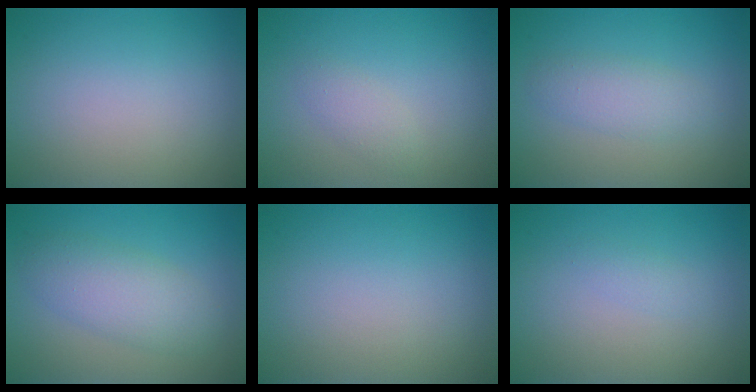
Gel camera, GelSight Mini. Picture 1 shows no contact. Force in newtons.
{"total": 1.4, "press": 1.4, "slide": 0.1}
{"total": 2.3, "press": 2.3, "slide": 0.1}
{"total": 4.0, "press": 4.0, "slide": 0.1}
{"total": 0.0}
{"total": 0.9, "press": 0.9, "slide": 0.0}